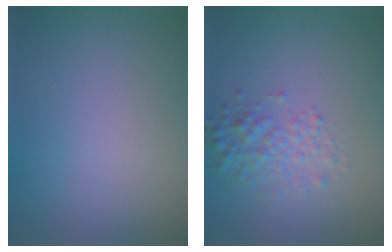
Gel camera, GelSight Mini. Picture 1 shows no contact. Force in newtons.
{"total": 2.8, "press": 2.8, "slide": 0.0}